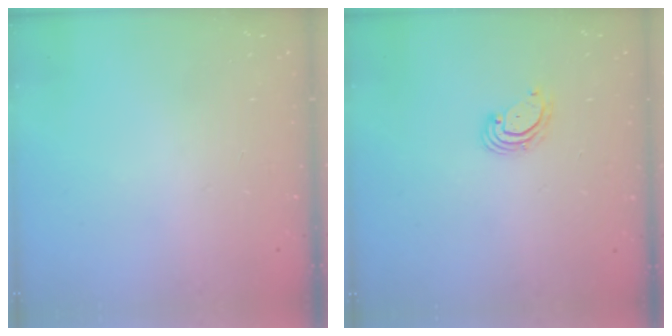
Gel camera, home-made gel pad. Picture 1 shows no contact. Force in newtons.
{"total": 2.9, "press": 2.9, "slide": 0.1}